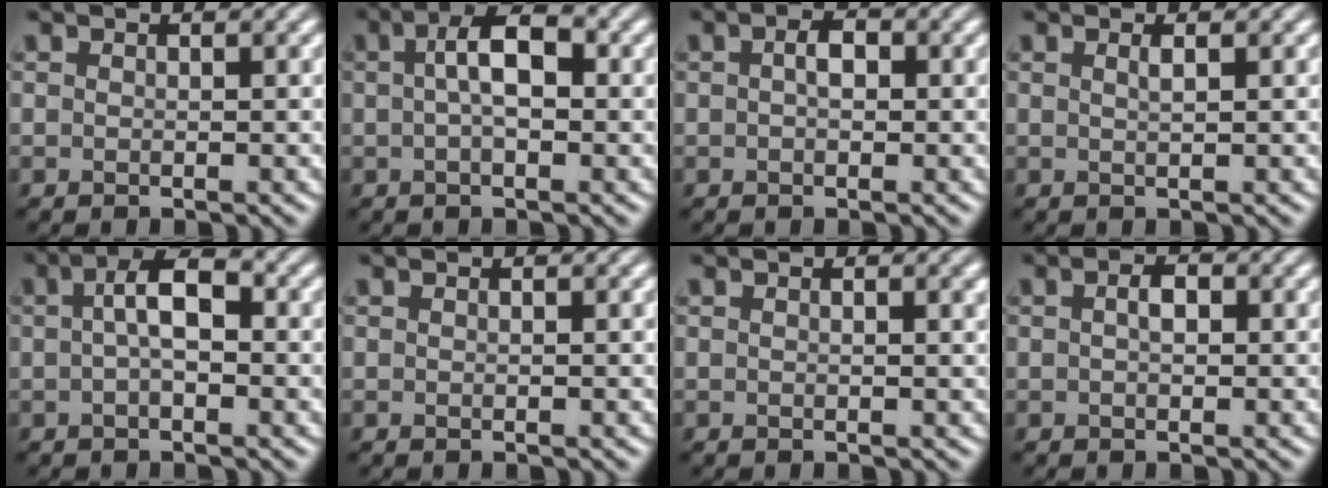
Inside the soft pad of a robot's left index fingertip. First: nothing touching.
{"total": 4.2, "force": [0.5, 1.7, 3.8], "torque": [-0.066, 0.009, 0.002]}
{"total": 1.8, "force": [0.2, 1.0, 1.4], "torque": [-0.023, 0.004, -0.002]}
{"total": 0.9, "force": [0.4, 0.3, 0.8], "torque": [-0.008, 0.004, 0.005]}
{"total": 3.8, "force": [0.2, 1.5, 3.4], "torque": [-0.062, 0.009, -0.002]}
{"total": 0.0}
{"total": 0.9, "force": [0.4, 0.2, 0.8], "torque": [-0.008, 0.002, 0.005]}
{"total": 1.5, "force": [0.2, 0.8, 1.2], "torque": [-0.019, 0.004, 0.000]}